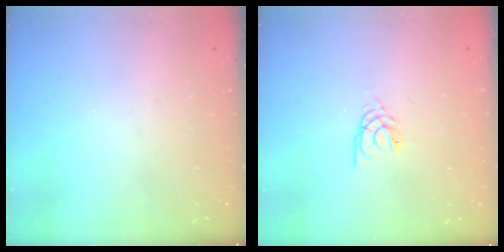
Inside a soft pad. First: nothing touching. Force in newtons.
{"total": 2.2, "press": 2.1, "slide": 0.4}